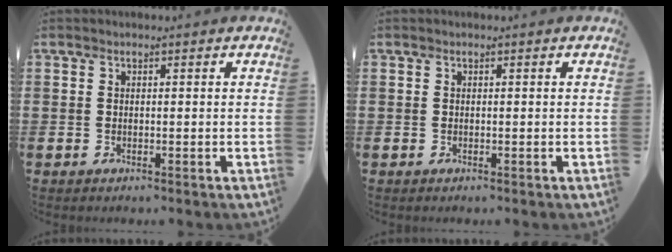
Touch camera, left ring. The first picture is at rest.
{"total": 0.0}